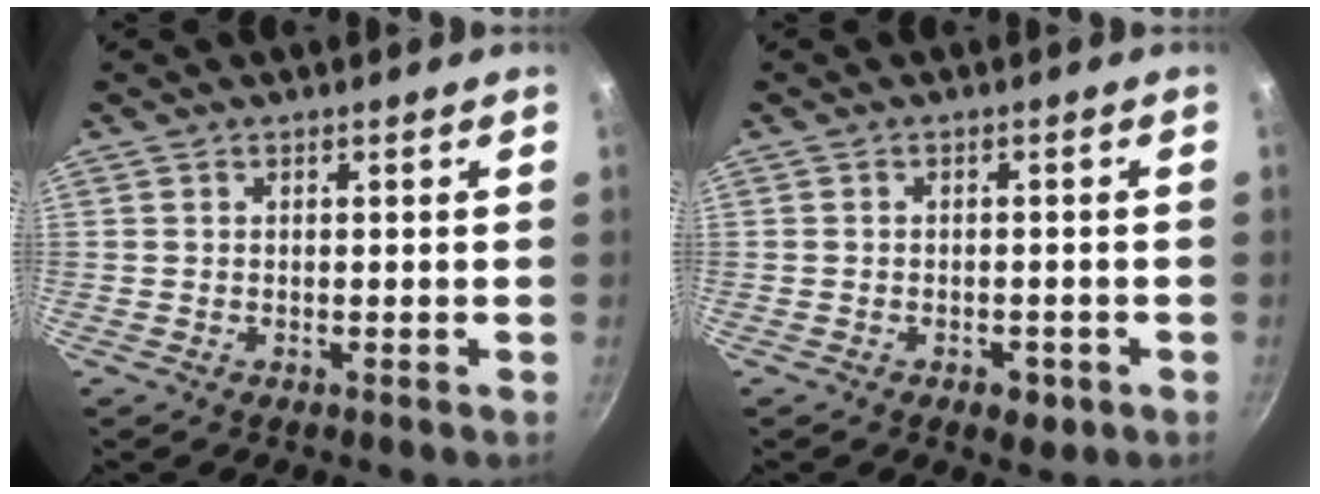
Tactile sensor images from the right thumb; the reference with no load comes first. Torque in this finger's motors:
{"motor_torque": [0.36, 0.67, -0.18, 0.02, 0.05]}